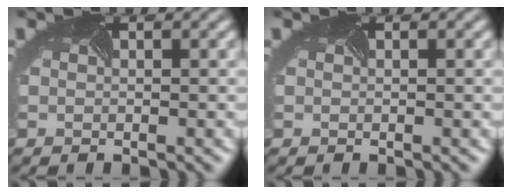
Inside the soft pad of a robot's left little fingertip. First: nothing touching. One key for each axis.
{"total": 0.0}